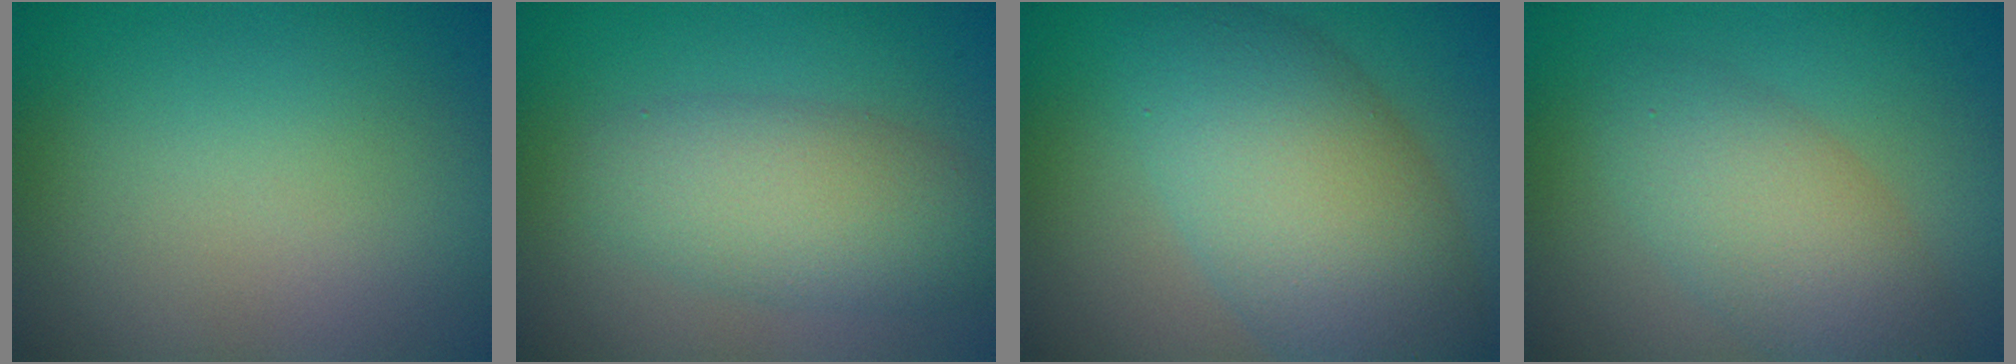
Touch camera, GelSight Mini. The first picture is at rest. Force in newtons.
{"total": 4.9, "press": 4.9, "slide": 0.0}
{"total": 9.3, "press": 9.3, "slide": 0.4}
{"total": 5.2, "press": 5.2, "slide": 0.1}